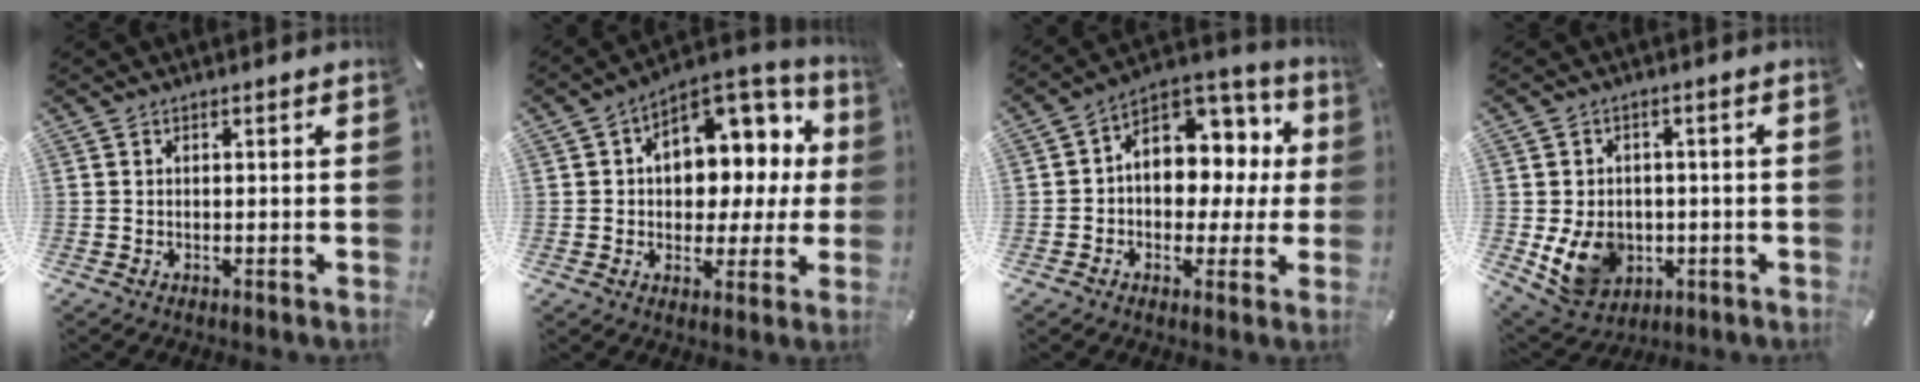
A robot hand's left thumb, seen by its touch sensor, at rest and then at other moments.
{"total": 11.2, "force": [3.3, 8.4, 6.6], "torque": [-0.077, -0.038, 0.062]}
{"total": 10.5, "force": [1.9, 8.6, 5.7], "torque": [-0.083, -0.020, 0.040]}
{"total": 11.2, "force": [-2.2, 9.2, 6.0], "torque": [-0.125, 0.005, -0.038]}